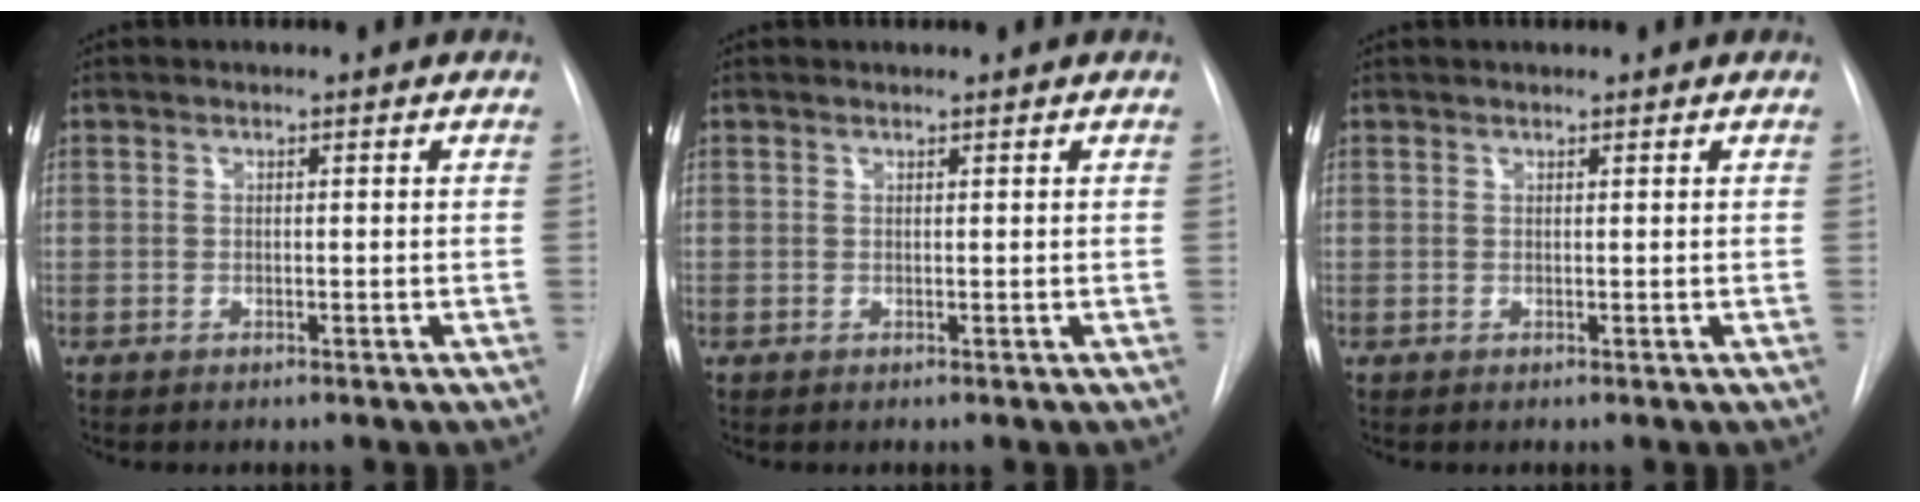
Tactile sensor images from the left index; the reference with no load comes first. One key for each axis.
{"total": 0.6, "fx": 0.6, "fy": -0.1, "fz": -0.1, "tx": -0.005, "ty": 0.006, "tz": 0.014}
{"total": 1.0, "fx": 1.0, "fy": 0.2, "fz": 0.2, "tx": -0.006, "ty": 0.010, "tz": 0.018}